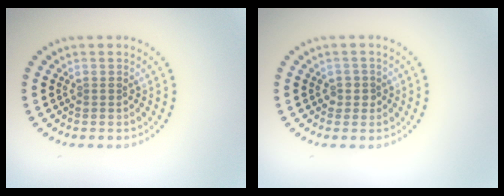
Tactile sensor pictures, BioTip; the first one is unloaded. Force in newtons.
{"total": 1.3, "press": 1.1, "slide": 0.7}